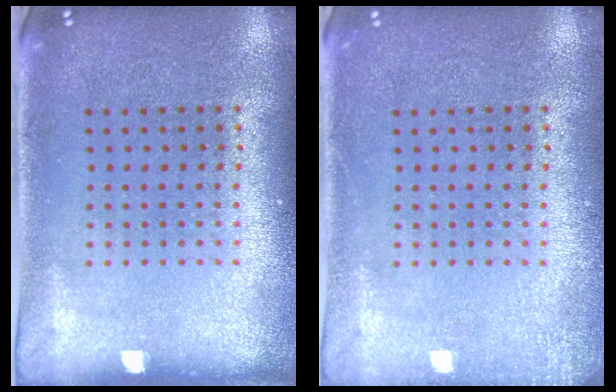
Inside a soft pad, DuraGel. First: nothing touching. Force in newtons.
{"total": 1.4, "press": 1.4, "slide": 0.2}